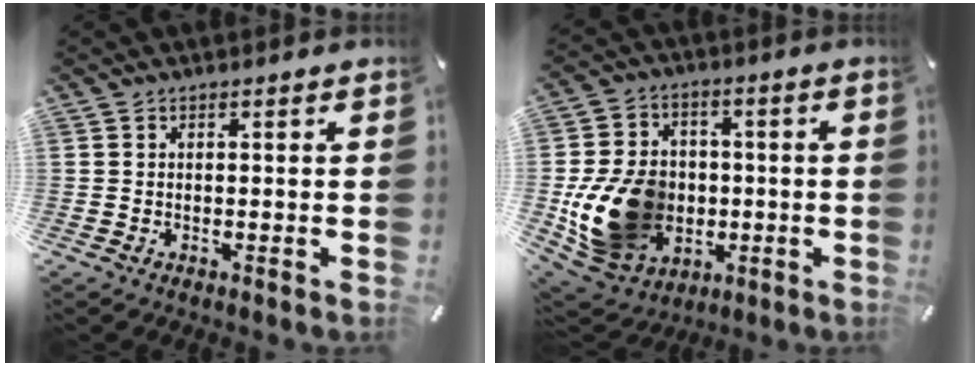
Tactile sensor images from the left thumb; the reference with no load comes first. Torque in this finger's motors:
{"motor_torque": [2.13, 2.88, 0.57, 0.07, 0.24]}